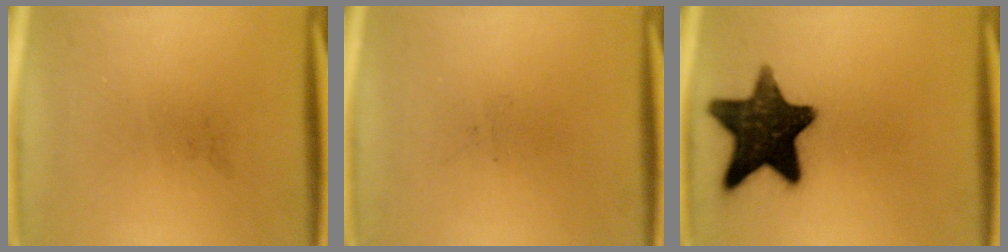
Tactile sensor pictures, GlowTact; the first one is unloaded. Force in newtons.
{"total": 0.0}
{"total": 16.0}